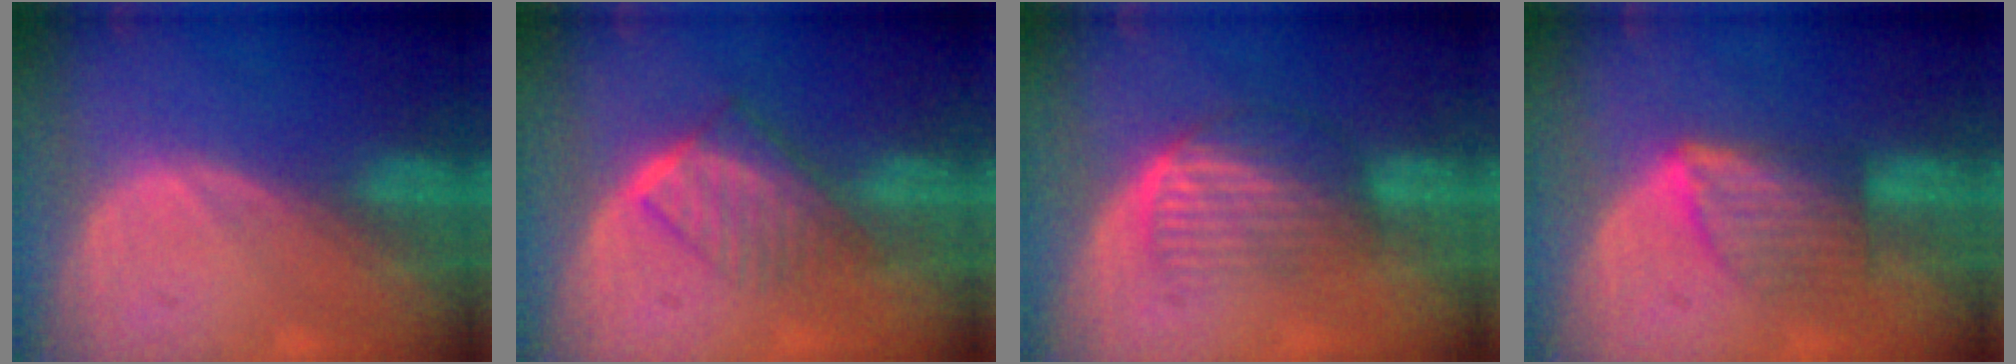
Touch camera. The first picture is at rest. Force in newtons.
{"total": 6.7, "press": 6.0, "slide": 2.9}
{"total": 7.0, "press": 5.9, "slide": 3.7}
{"total": 5.9, "press": 5.7, "slide": 1.5}